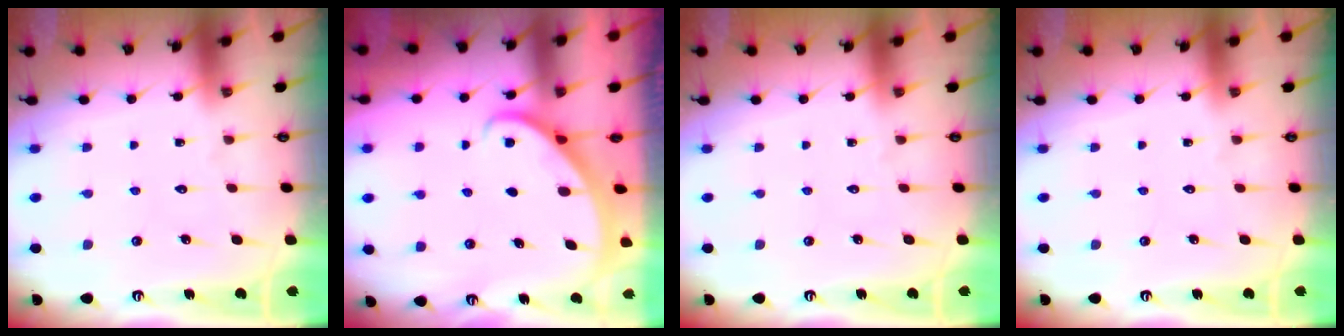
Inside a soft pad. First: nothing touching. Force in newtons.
{"total": 1.9, "press": 1.9, "slide": 0.2}
{"total": 0.0}
{"total": 0.0}